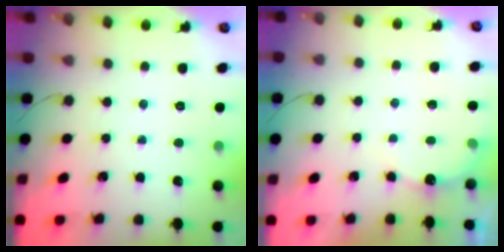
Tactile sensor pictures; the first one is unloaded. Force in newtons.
{"total": 5.0, "press": 4.9, "slide": 0.9}